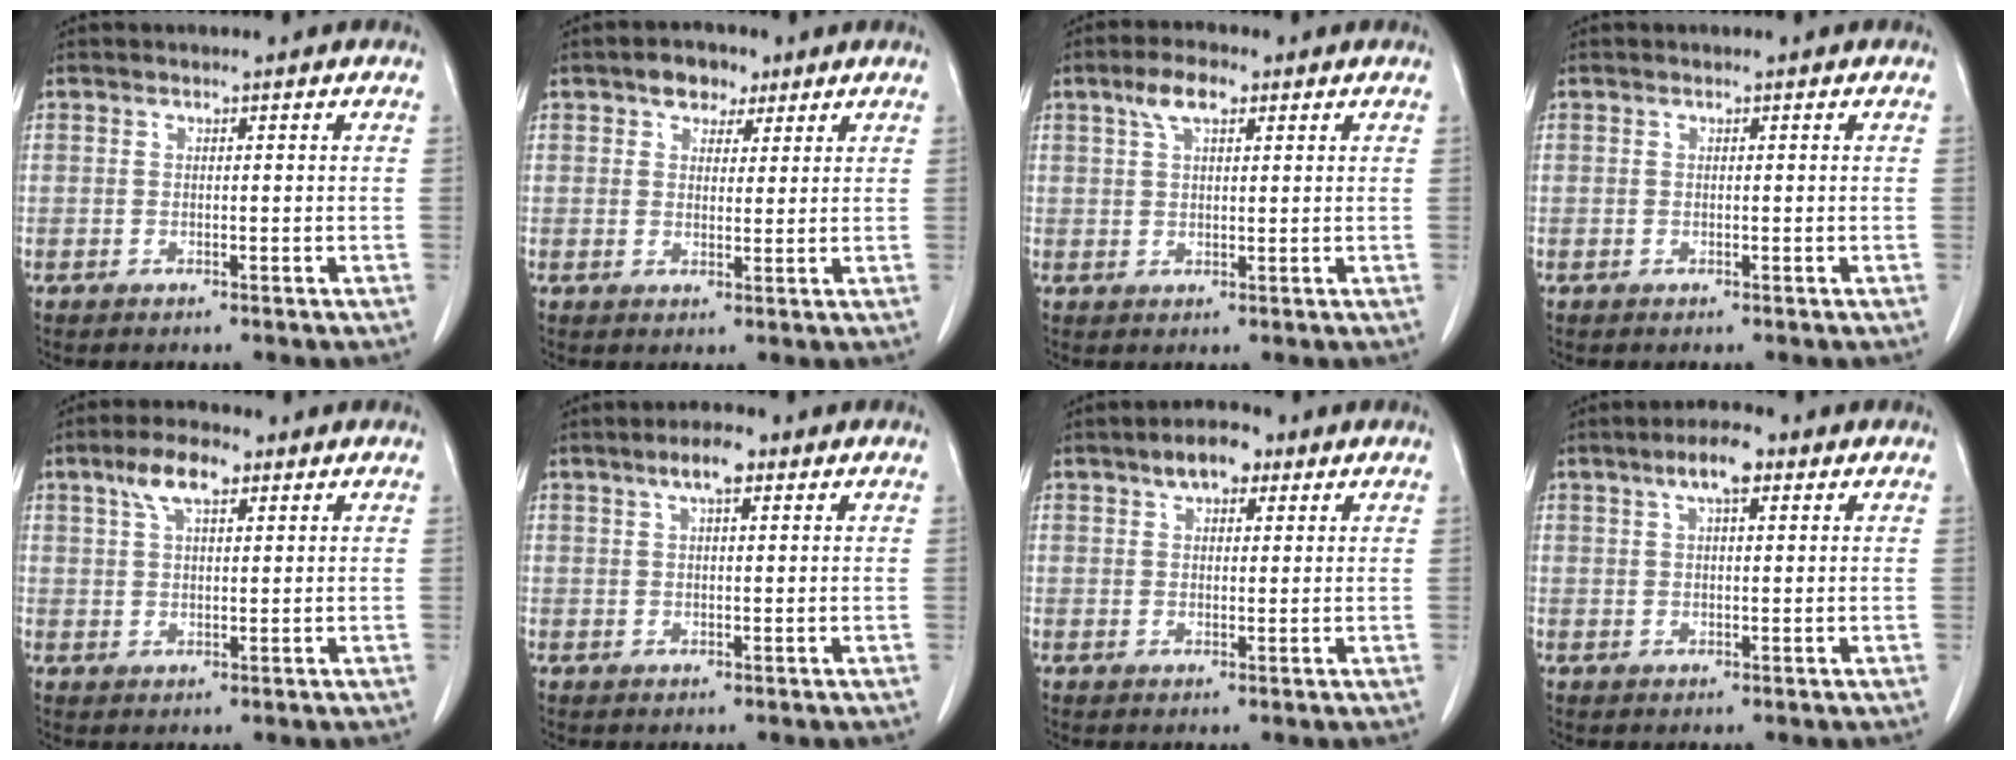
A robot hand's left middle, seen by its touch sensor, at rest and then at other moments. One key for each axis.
{"total": 4.1, "fx": 2.5, "fy": 2.6, "fz": 1.8, "tx": -0.027, "ty": 0.012, "tz": 0.041}
{"total": 4.5, "fx": 2.5, "fy": 1.7, "fz": 3.4, "tx": -0.070, "ty": 0.015, "tz": 0.047}
{"total": 0.0}
{"total": 5.8, "fx": 3.3, "fy": 2.1, "fz": 4.3, "tx": -0.088, "ty": 0.015, "tz": 0.059}
{"total": 3.9, "fx": 2.2, "fy": 1.0, "fz": 3.1, "tx": -0.059, "ty": 0.009, "tz": 0.037}
{"total": 4.8, "fx": 2.8, "fy": 2.4, "fz": 3.1, "tx": -0.051, "ty": 0.014, "tz": 0.044}
{"total": 4.9, "fx": 2.7, "fy": 1.4, "fz": 3.9, "tx": -0.073, "ty": 0.012, "tz": 0.043}